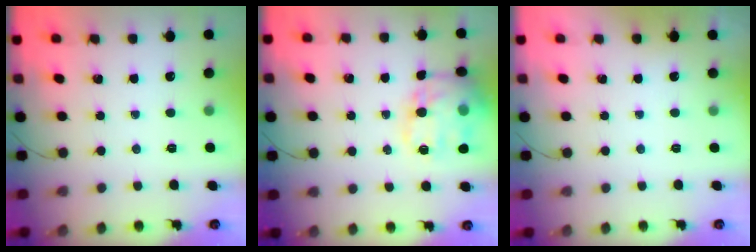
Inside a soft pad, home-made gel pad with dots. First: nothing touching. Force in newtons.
{"total": 18.4, "press": 18.3, "slide": 2.3}
{"total": 1.9, "press": 1.9, "slide": 0.3}